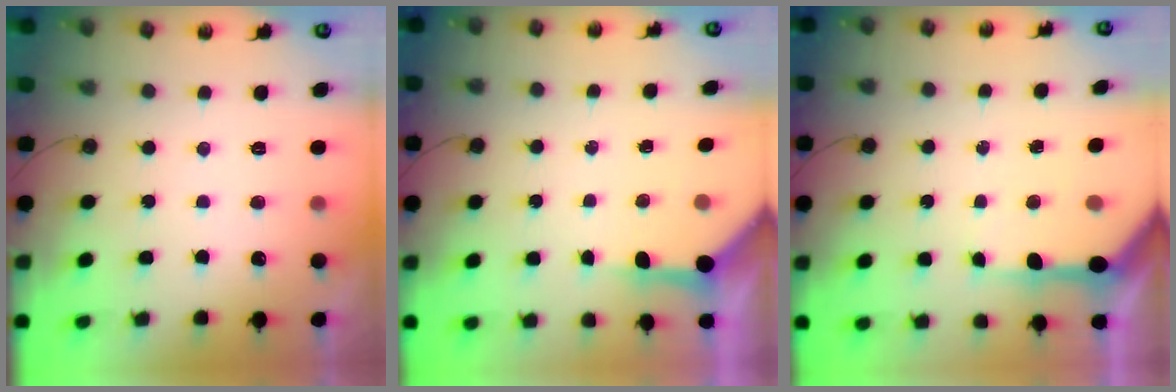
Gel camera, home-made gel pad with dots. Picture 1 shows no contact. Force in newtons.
{"total": 6.4, "press": 6.4, "slide": 0.6}
{"total": 9.0, "press": 8.9, "slide": 1.0}